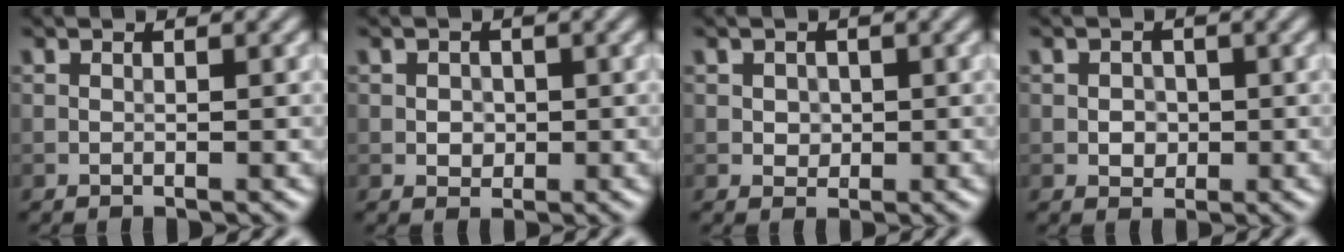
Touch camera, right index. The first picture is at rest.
{"total": 1.3, "force": [0.0, 1.2, 0.6], "torque": [-0.011, -0.003, 0.000]}
{"total": 1.2, "force": [0.1, 1.1, 0.5], "torque": [-0.008, -0.004, 0.004]}
{"total": 1.6, "force": [-0.1, 1.4, 0.7], "torque": [-0.010, -0.002, -0.004]}